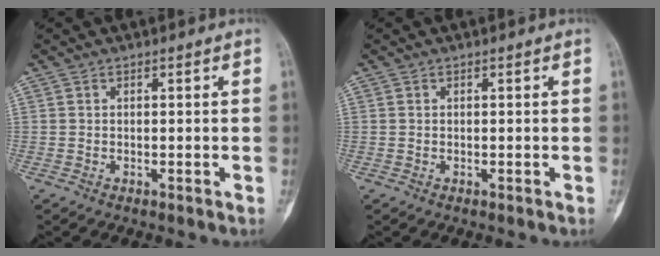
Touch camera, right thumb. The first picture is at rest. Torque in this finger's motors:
{"motor_torque": [-0.20, 0.06, 0.29, -0.07, -0.02]}